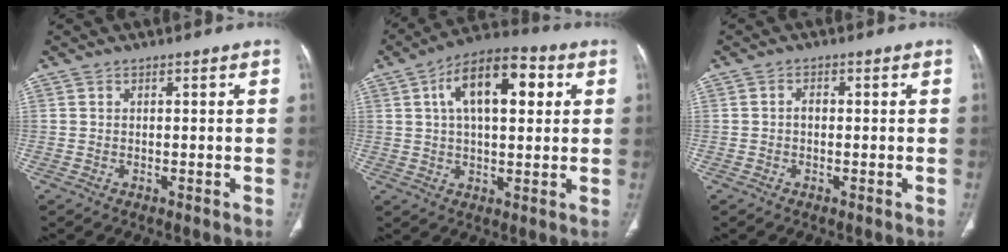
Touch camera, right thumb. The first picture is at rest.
{"total": 15.0, "force": [4.3, 7.2, 12.4], "torque": [-0.182, 0.017, 0.064]}
{"total": 1.4, "force": [-0.2, 1.0, 1.0], "torque": [-0.012, 0.005, -0.006]}